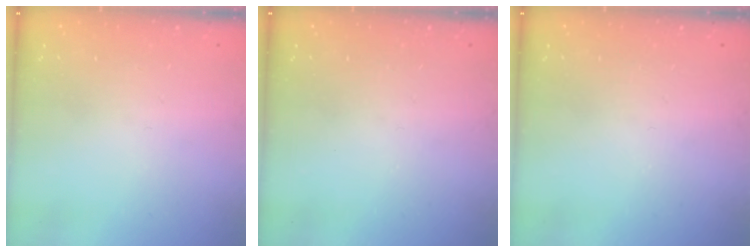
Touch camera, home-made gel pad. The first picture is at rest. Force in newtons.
{"total": 0.0}
{"total": 0.0}